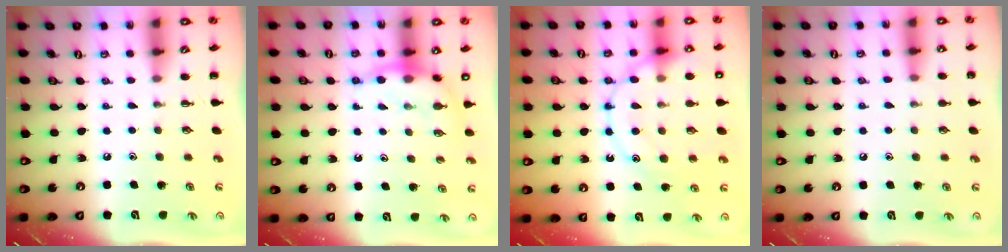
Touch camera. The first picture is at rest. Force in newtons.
{"total": 7.5, "press": 7.5, "slide": 0.8}
{"total": 17.9, "press": 17.9, "slide": 1.7}
{"total": 5.1, "press": 4.8, "slide": 1.7}